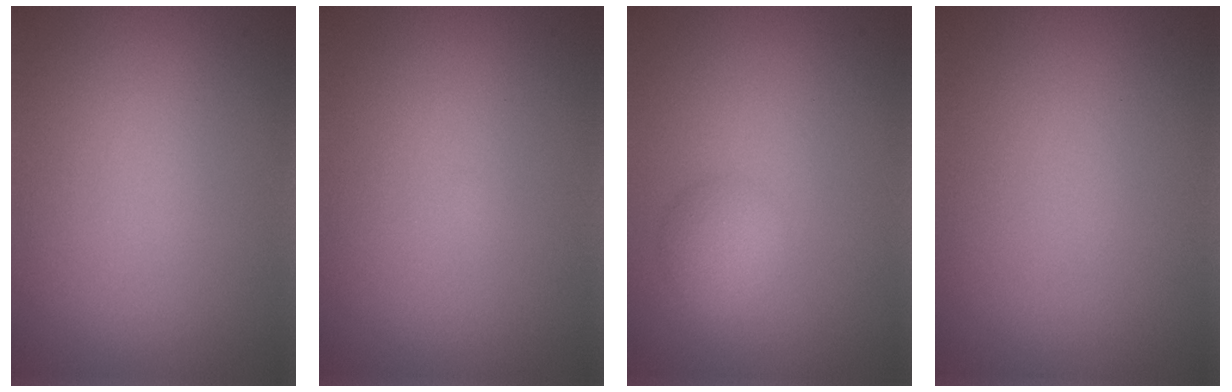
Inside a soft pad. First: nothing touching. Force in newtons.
{"total": 0.0}
{"total": 2.1, "press": 2.1, "slide": 0.1}
{"total": 0.0}